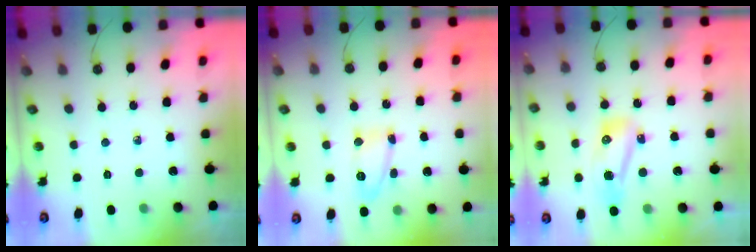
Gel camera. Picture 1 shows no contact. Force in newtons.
{"total": 23.7, "press": 12.1, "slide": 20.4}
{"total": 9.4, "press": 9.4, "slide": 1.2}